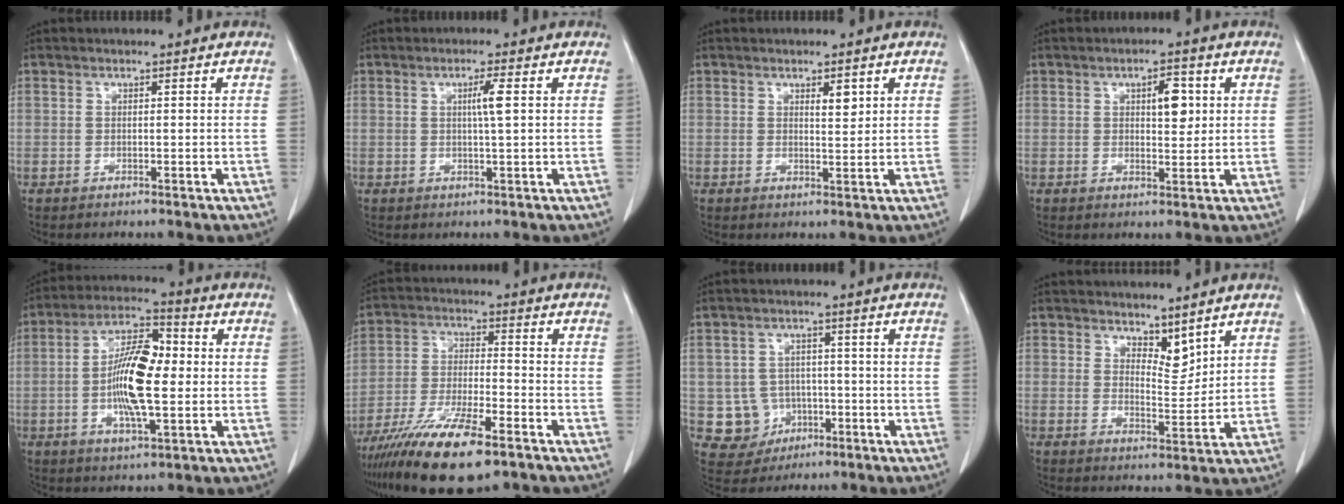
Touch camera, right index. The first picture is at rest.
{"total": 2.9, "force": [0.7, -0.3, 2.8], "torque": [-0.048, 0.000, 0.013]}
{"total": 2.2, "force": [1.2, 0.6, 1.7], "torque": [-0.026, -0.003, 0.023]}
{"total": 4.5, "force": [1.4, 1.8, 3.9], "torque": [-0.055, 0.004, 0.024]}
{"total": 12.6, "force": [-0.5, 3.7, 12.0], "torque": [-0.228, 0.014, -0.009]}
{"total": 14.9, "force": [-10.0, 2.9, 10.7], "torque": [-0.212, -0.035, -0.179]}
{"total": 6.5, "force": [-1.2, 6.2, 1.2], "torque": [-0.022, 0.010, -0.008]}
{"total": 4.3, "force": [3.5, 1.8, 1.8], "torque": [-0.024, -0.010, 0.065]}